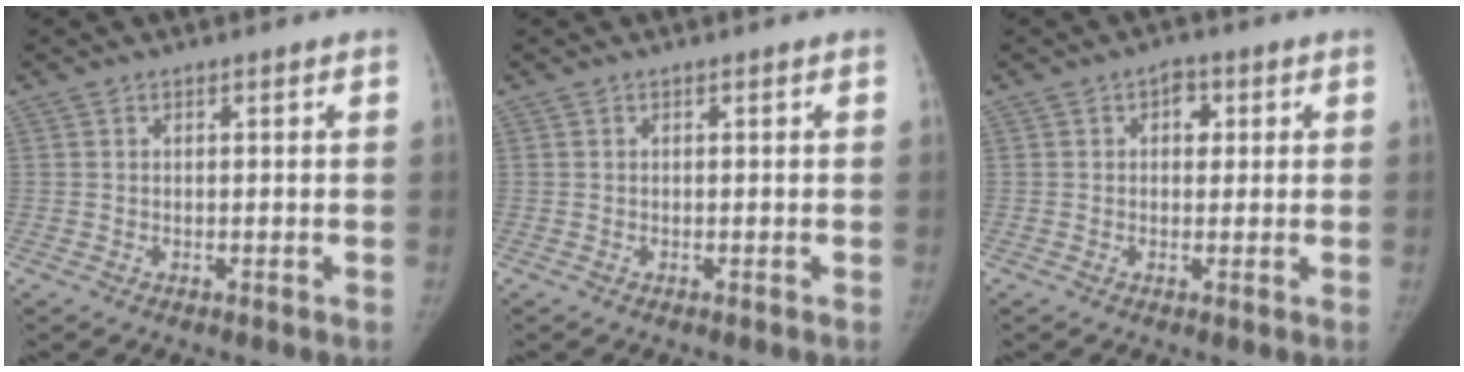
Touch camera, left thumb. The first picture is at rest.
{"total": 0.0}
{"total": 3.4, "force": [1.0, 2.5, 2.0], "torque": [-0.005, 0.002, 0.010]}